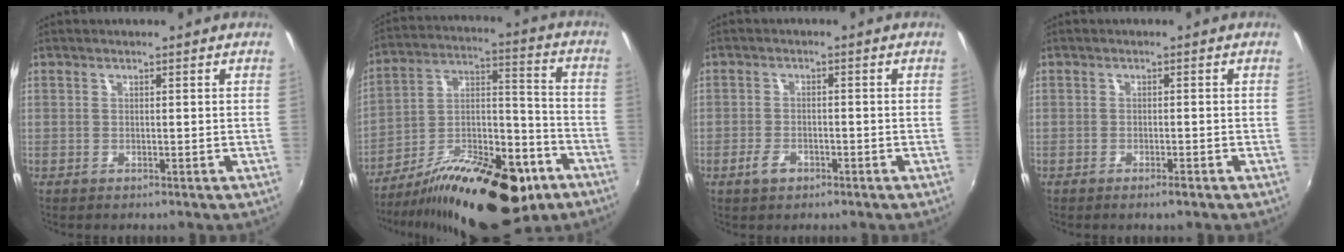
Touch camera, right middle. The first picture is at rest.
{"total": 25.0, "force": [-14.4, 10.3, 17.7], "torque": [-0.285, -0.003, -0.218]}
{"total": 3.2, "force": [-2.0, 1.6, 1.9], "torque": [-0.045, -0.002, -0.038]}
{"total": 1.8, "force": [-1.3, 0.3, 1.2], "torque": [-0.027, -0.001, -0.025]}